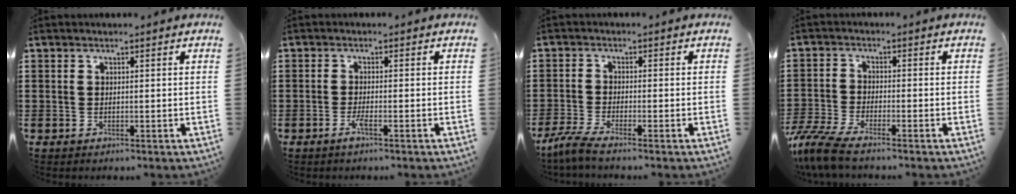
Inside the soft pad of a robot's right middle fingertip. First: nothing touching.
{"total": 2.7, "force": [-1.4, 0.1, 2.3], "torque": [-0.049, -0.006, -0.028]}
{"total": 3.1, "force": [-2.6, -0.3, 1.7], "torque": [-0.053, -0.015, -0.055]}
{"total": 5.5, "force": [-4.7, 0.3, 2.8], "torque": [-0.089, -0.025, -0.099]}